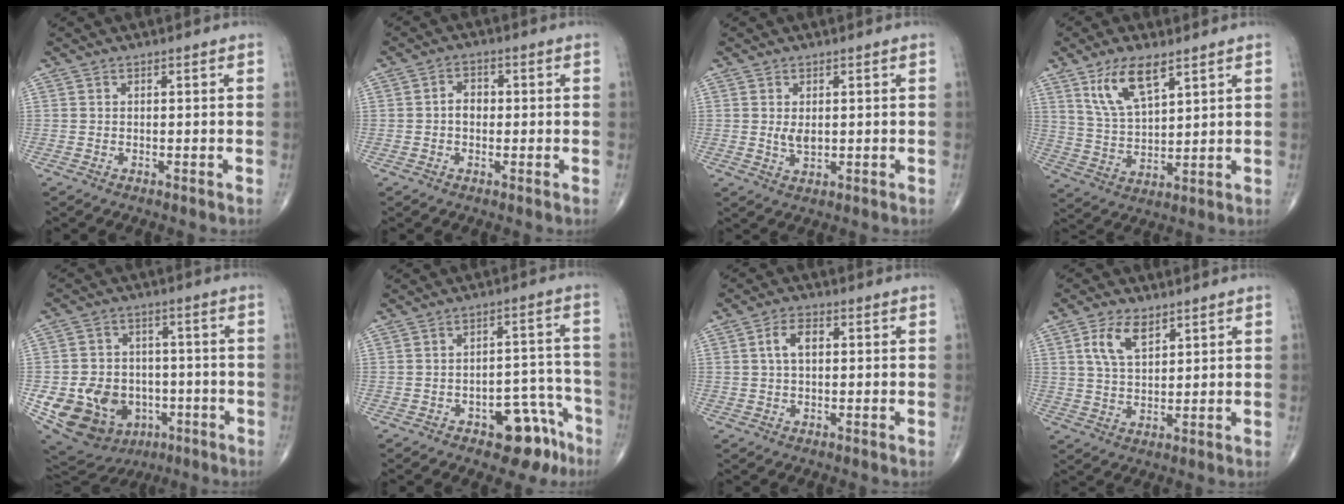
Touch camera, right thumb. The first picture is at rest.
{"total": 3.2, "force": [-0.2, 2.4, 2.1], "torque": [-0.024, 0.012, -0.008]}
{"total": 2.7, "force": [0.3, 1.6, 2.1], "torque": [-0.031, -0.007, 0.010]}
{"total": 10.2, "force": [5.9, 4.0, 7.3], "torque": [-0.132, -0.028, 0.123]}
{"total": 18.4, "force": [-5.0, 14.7, 9.9], "torque": [-0.159, 0.024, -0.060]}
{"total": 10.0, "force": [-5.9, 5.2, 6.2], "torque": [-0.040, 0.053, -0.075]}
{"total": 4.4, "force": [0.8, 2.5, 3.5], "torque": [-0.067, 0.011, 0.014]}
{"total": 6.8, "force": [3.4, 3.5, 4.8], "torque": [-0.083, -0.016, 0.068]}